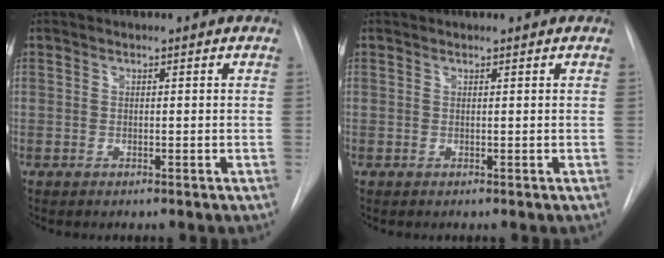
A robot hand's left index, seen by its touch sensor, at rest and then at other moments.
{"total": 0.6, "force": [-0.6, -0.1, -0.2], "torque": [0.002, -0.008, -0.008]}